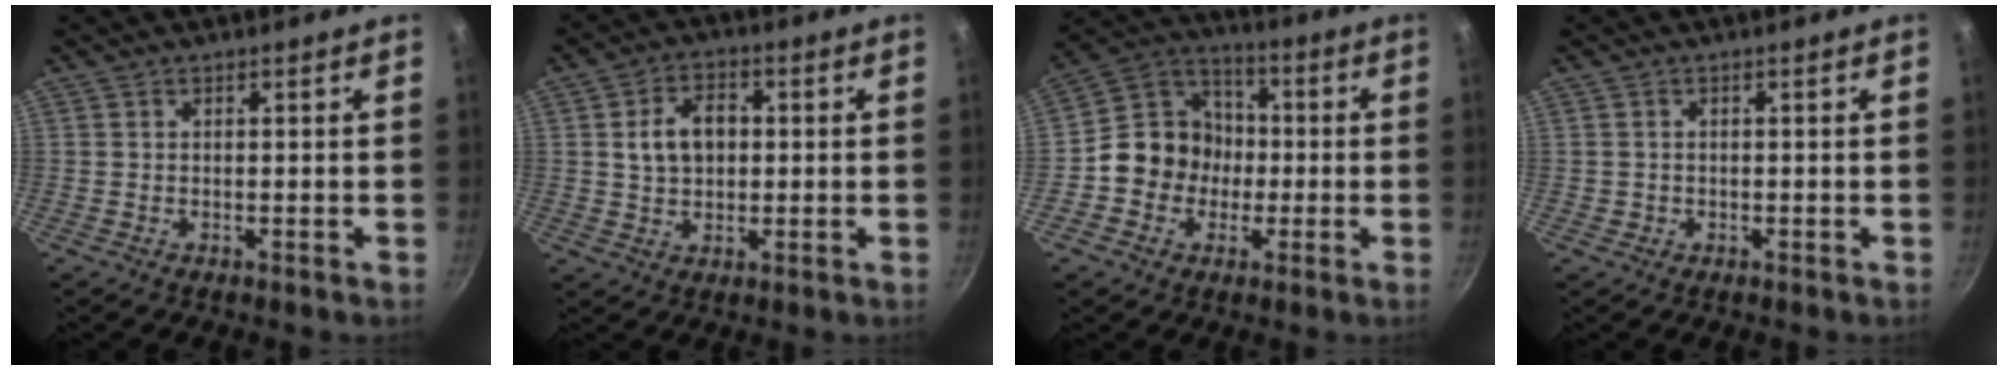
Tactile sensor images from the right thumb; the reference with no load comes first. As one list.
[{"total": 7.9, "force": [1.0, 5.6, 5.5], "torque": [-0.073, 0.013, 0.014]}, {"total": 11.7, "force": [-2.0, 10.5, 4.7], "torque": [-0.036, 0.032, -0.056]}, {"total": 0.9, "force": [-0.2, 0.9, 0.2], "torque": [-0.002, 0.002, 0.000]}]